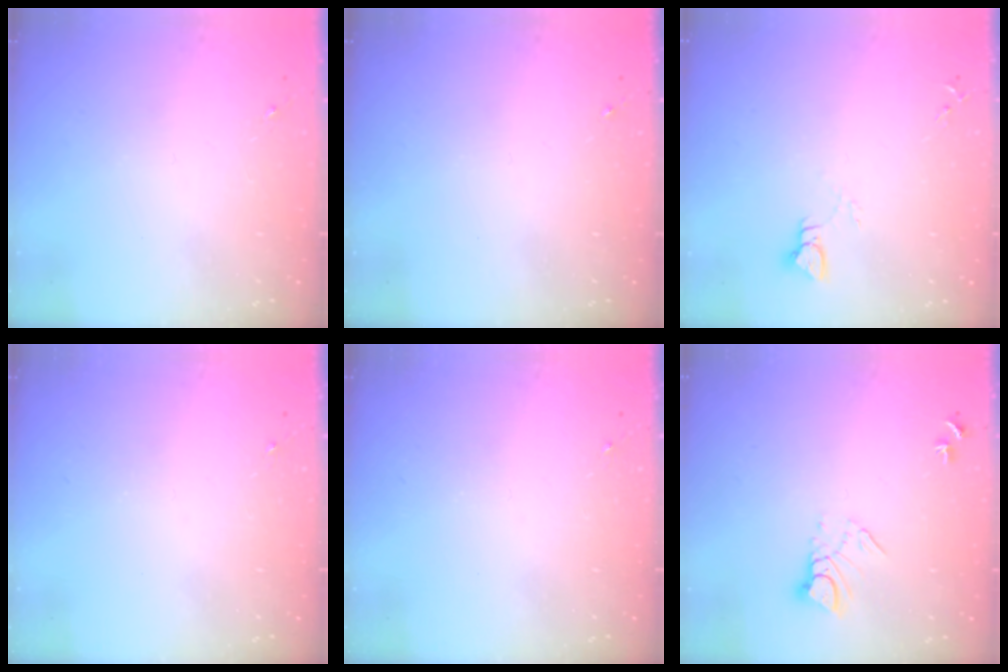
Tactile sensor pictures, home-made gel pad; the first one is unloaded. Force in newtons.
{"total": 0.0}
{"total": 3.0, "press": 3.0, "slide": 0.3}
{"total": 0.0}
{"total": 0.0}
{"total": 5.9, "press": 5.9, "slide": 0.5}